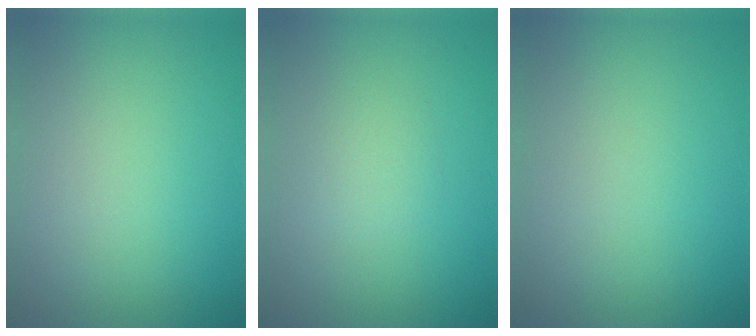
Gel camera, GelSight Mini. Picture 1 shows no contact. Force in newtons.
{"total": 1.2, "press": 1.2, "slide": 0.0}
{"total": 0.0}